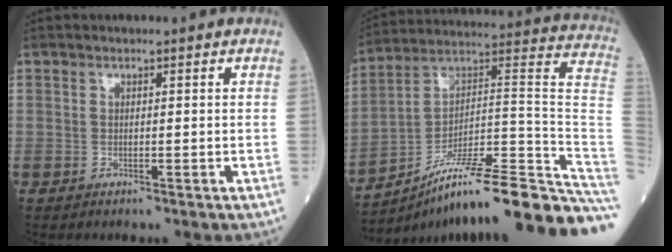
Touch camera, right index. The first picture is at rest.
{"total": 27.3, "force": [-20.5, 0.7, 18.0], "torque": [-0.152, 0.036, -0.316]}